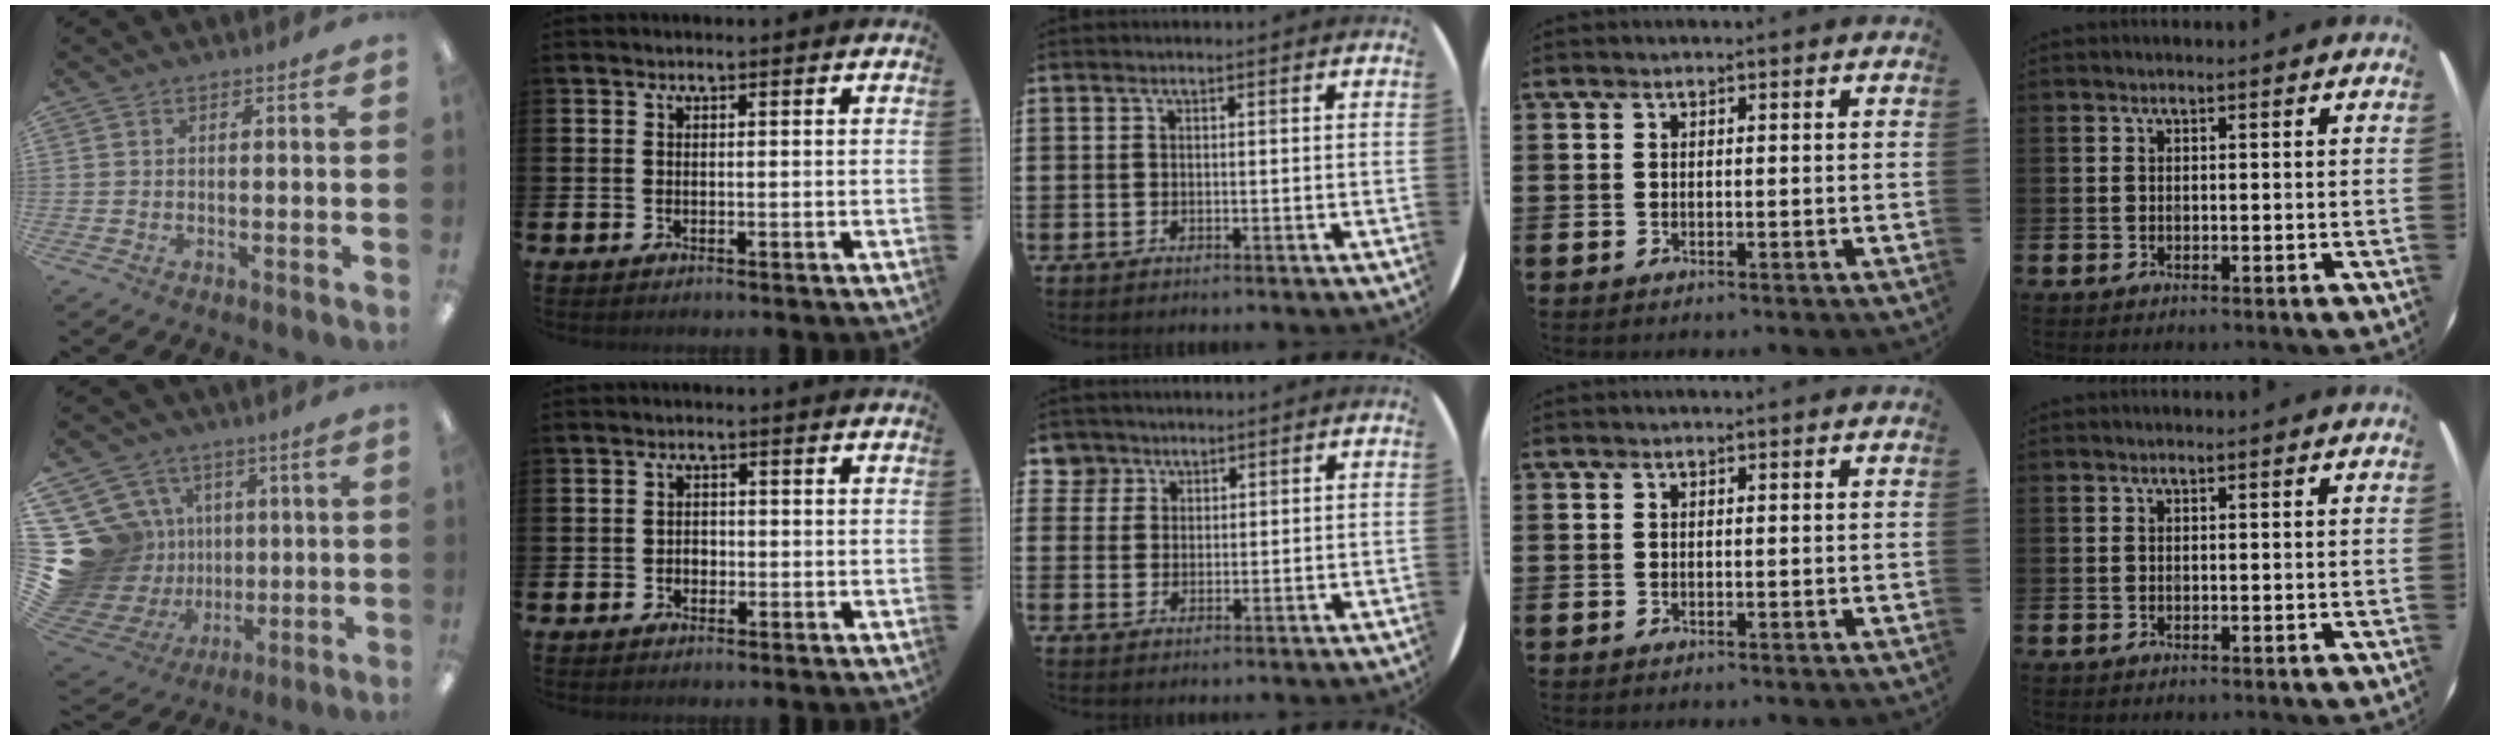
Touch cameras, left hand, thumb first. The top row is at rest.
{"thumb": {"total": 20.5, "force": [3.0, 19.0, 7.0], "torque": [-0.176, -0.031, 0.111]}, "index": {"total": 1.4, "force": [-0.5, 1.2, 0.5], "torque": [-0.004, 0.002, -0.014]}, "middle": {"total": 3.0, "force": [2.2, 2.1, 0.2], "torque": [-0.005, 0.006, 0.042]}}